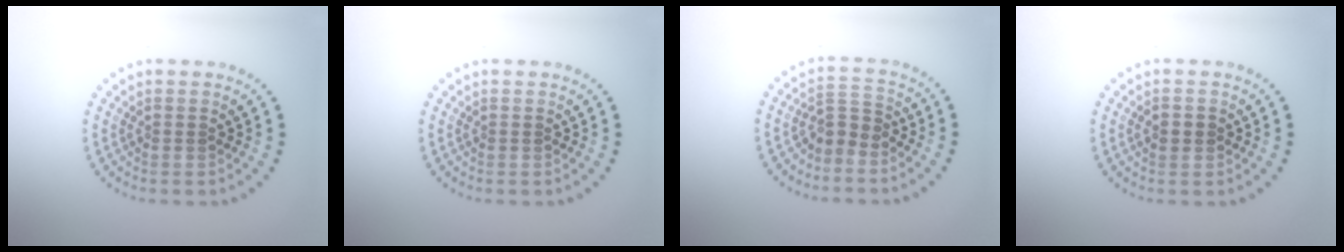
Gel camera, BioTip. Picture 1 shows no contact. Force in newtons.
{"total": 0.0}
{"total": 2.2, "press": 1.5, "slide": 1.6}
{"total": 1.3, "press": 1.3, "slide": 0.3}